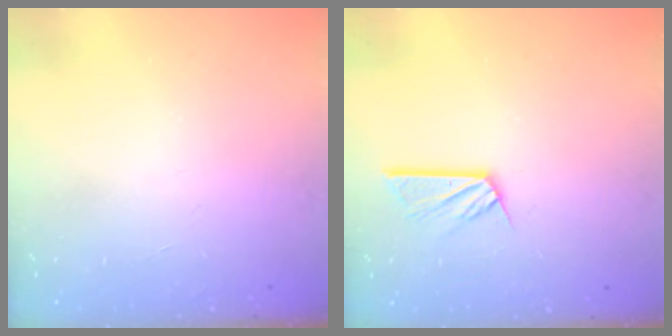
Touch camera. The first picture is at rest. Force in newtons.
{"total": 8.1, "press": 8.1, "slide": 0.6}